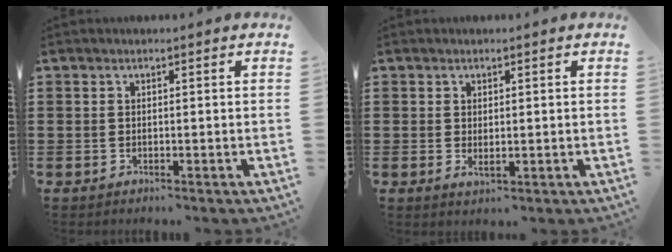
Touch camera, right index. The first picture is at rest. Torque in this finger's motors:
{"motor_torque": [0.76, 1.37, 0.02, 0.02]}